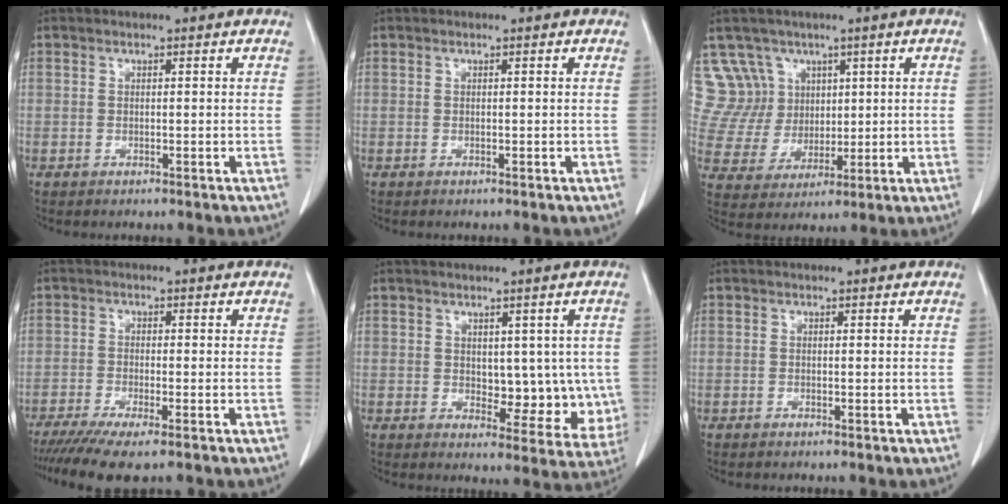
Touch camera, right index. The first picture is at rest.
{"total": 0.0}
{"total": 9.4, "force": [5.0, 8.0, -0.2], "torque": [0.000, 0.033, 0.108]}
{"total": 7.2, "force": [-5.4, 0.8, 4.7], "torque": [-0.074, -0.016, -0.090]}
{"total": 8.1, "force": [0.5, 4.8, 6.5], "torque": [-0.055, 0.000, 0.017]}
{"total": 0.0}